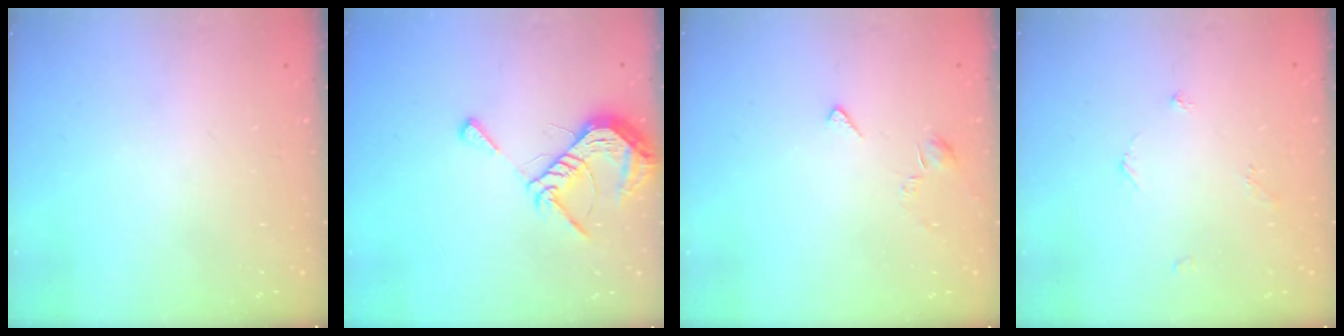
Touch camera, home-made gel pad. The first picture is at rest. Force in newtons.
{"total": 9.0, "press": 9.0, "slide": 1.1}
{"total": 1.9, "press": 1.9, "slide": 0.4}
{"total": 3.6, "press": 3.5, "slide": 0.5}